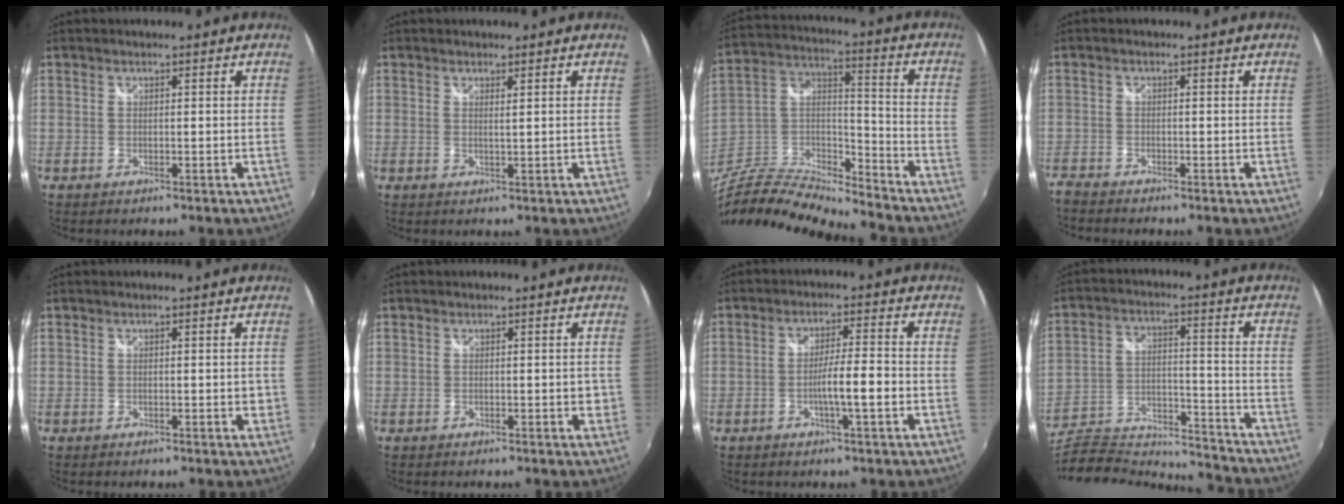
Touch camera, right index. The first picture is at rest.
{"total": 0.9, "force": [0.5, -0.6, 0.4], "torque": [-0.005, -0.001, 0.008]}
{"total": 18.7, "force": [-16.1, 3.7, 8.8], "torque": [-0.195, -0.006, -0.302]}
{"total": 2.8, "force": [-2.8, 0.6, 0.3], "torque": [-0.018, -0.015, -0.059]}
{"total": 1.0, "force": [-0.2, 0.6, 0.7], "torque": [-0.006, 0.001, 0.000]}
{"total": 1.4, "force": [-0.3, 0.9, 1.0], "torque": [-0.008, 0.002, -0.001]}
{"total": 5.8, "force": [-2.0, -0.1, 5.4], "torque": [-0.094, -0.003, -0.030]}
{"total": 20.6, "force": [-17.1, 7.2, 9.1], "torque": [-0.192, -0.008, -0.262]}